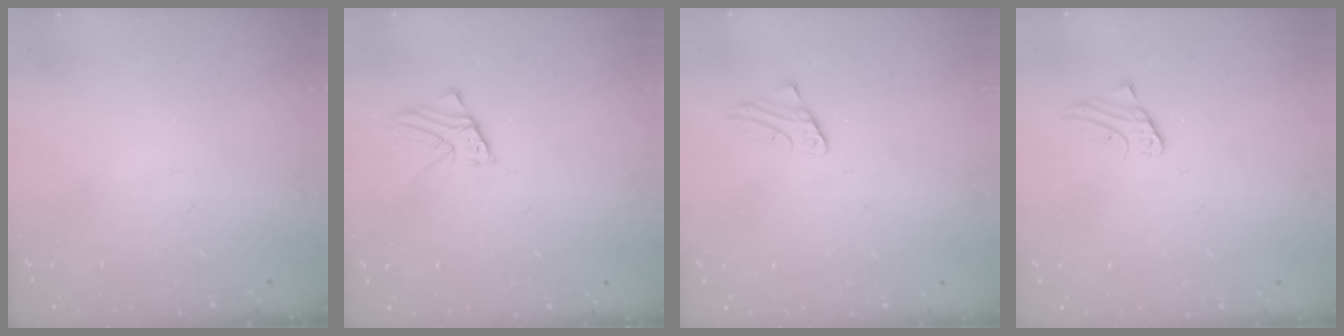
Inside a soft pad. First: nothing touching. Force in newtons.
{"total": 2.8, "press": 2.8, "slide": 0.2}
{"total": 1.2, "press": 1.2, "slide": 0.1}
{"total": 1.9, "press": 1.9, "slide": 0.1}